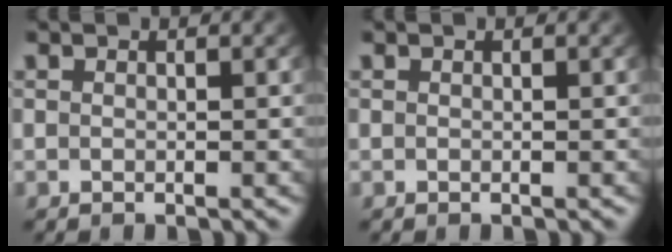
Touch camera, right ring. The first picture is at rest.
{"total": 0.0}